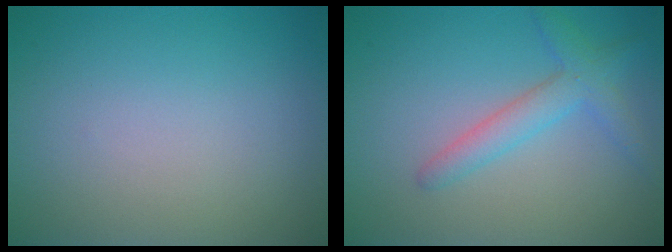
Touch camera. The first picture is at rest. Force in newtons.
{"total": 2.8, "press": 2.8, "slide": 0.1}